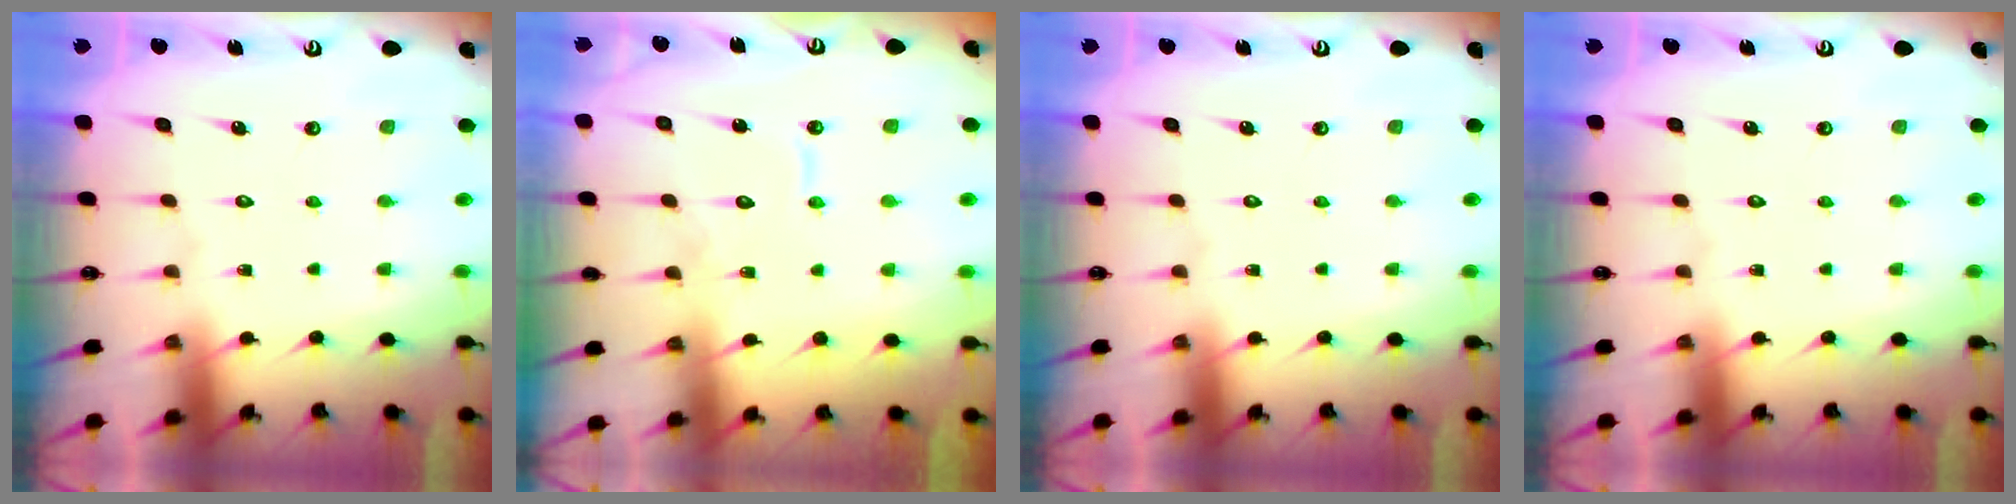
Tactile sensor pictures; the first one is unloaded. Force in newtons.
{"total": 5.9, "press": 5.8, "slide": 0.6}
{"total": 0.0}
{"total": 0.0}